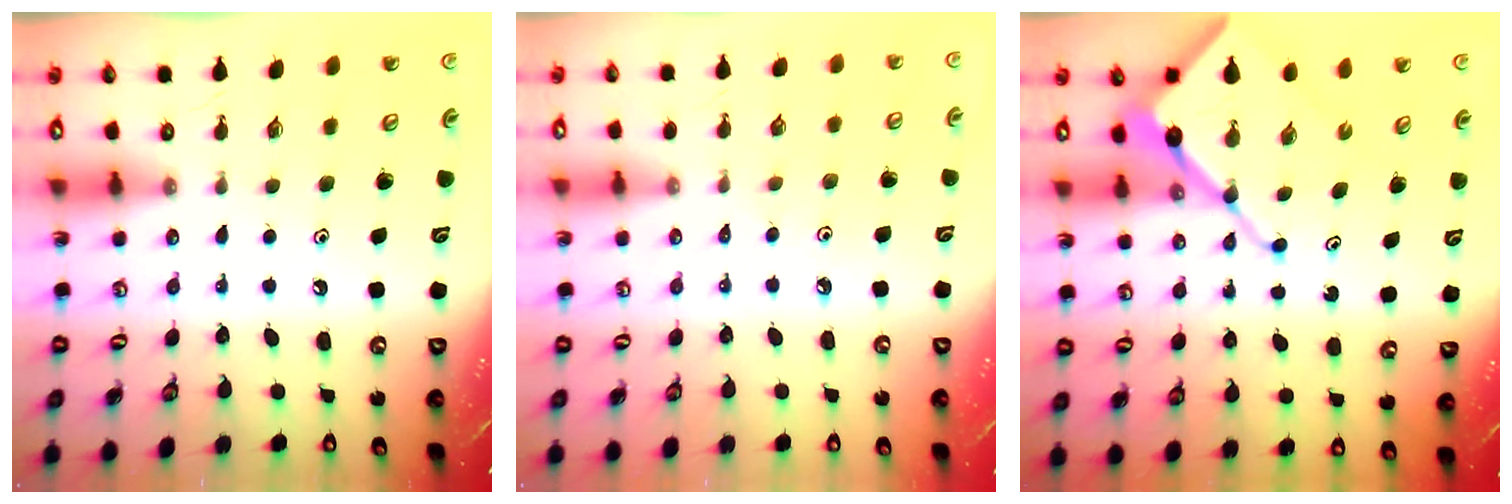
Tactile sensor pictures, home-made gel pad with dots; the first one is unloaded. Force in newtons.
{"total": 2.0, "press": 2.0, "slide": 0.5}
{"total": 14.0, "press": 14.0, "slide": 1.3}